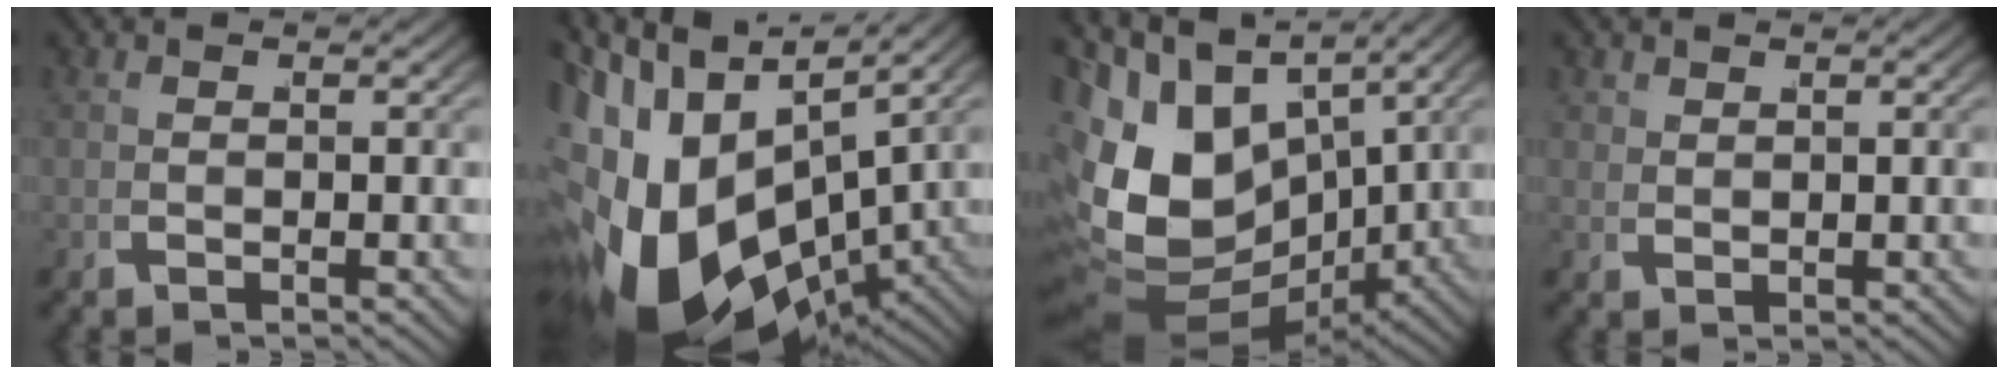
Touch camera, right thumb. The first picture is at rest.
{"total": 22.3, "force": [-4.8, 15.8, 15.0], "torque": [-0.309, -0.081, -0.042]}
{"total": 17.9, "force": [-0.4, 13.0, 12.2], "torque": [-0.257, -0.055, 0.018]}
{"total": 1.4, "force": [1.3, 0.3, 0.1], "torque": [0.002, -0.003, 0.037]}